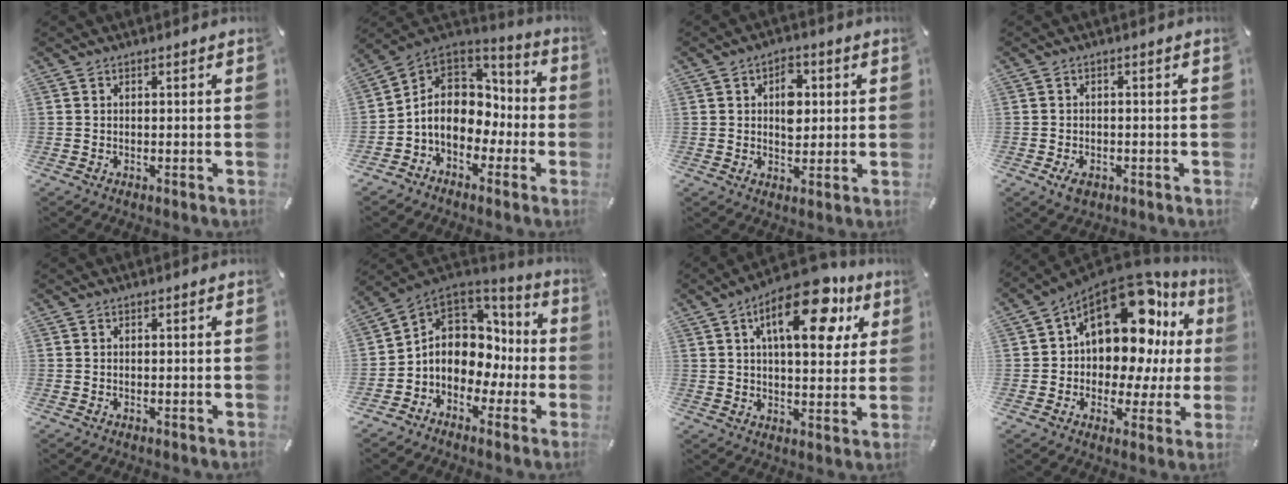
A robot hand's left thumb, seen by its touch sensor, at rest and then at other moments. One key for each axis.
{"total": 11.8, "fx": -1.9, "fy": 10.1, "fz": 5.9, "tx": -0.119, "ty": 0.002, "tz": -0.032}
{"total": 6.7, "fx": 1.3, "fy": 4.8, "fz": 4.5, "tx": -0.046, "ty": -0.006, "tz": 0.012}
{"total": 3.0, "fx": -1.5, "fy": 2.0, "fz": 1.8, "tx": -0.044, "ty": 0.000, "tz": -0.030}
{"total": 0.0}
{"total": 10.1, "fx": -0.2, "fy": 9.1, "fz": 4.3, "tx": -0.089, "ty": -0.013, "tz": 0.000}
{"total": 18.5, "fx": 8.9, "fy": 8.2, "fz": 13.9, "tx": -0.201, "ty": -0.031, "tz": 0.139}
{"total": 18.8, "fx": 8.4, "fy": 10.9, "fz": 12.8, "tx": -0.189, "ty": -0.075, "tz": 0.135}